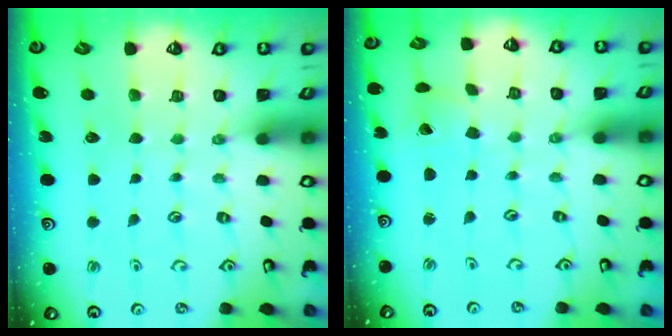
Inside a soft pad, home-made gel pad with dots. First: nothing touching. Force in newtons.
{"total": 2.9, "press": 2.9, "slide": 0.3}